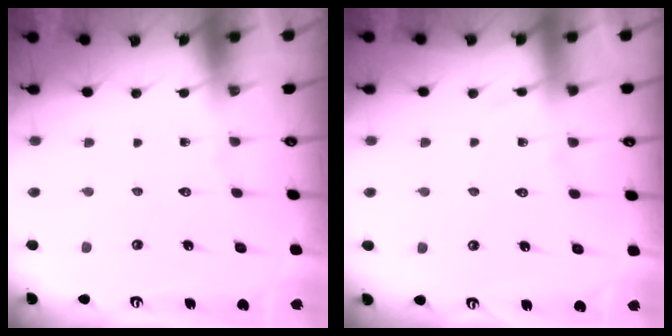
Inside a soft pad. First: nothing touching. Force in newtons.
{"total": 4.0, "press": 4.0, "slide": 0.4}